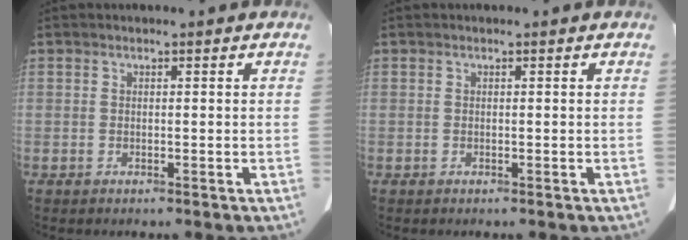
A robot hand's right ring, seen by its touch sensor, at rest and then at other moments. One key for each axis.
{"total": 0.0}